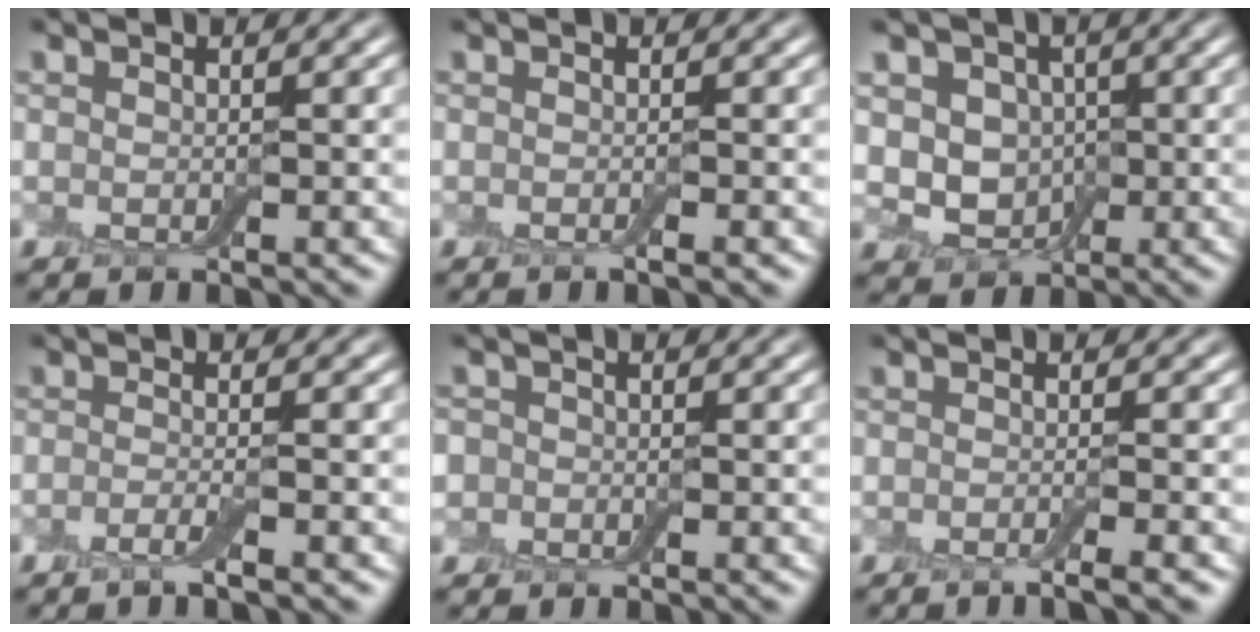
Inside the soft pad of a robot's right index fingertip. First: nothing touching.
{"total": 0.8, "force": [-0.4, 0.1, 0.7], "torque": [-0.009, -0.002, -0.008]}
{"total": 4.1, "force": [0.5, 3.5, 2.2], "torque": [-0.030, -0.005, -0.001]}
{"total": 1.7, "force": [-0.9, 0.3, 1.4], "torque": [-0.025, -0.003, -0.025]}
{"total": 1.9, "force": [-0.1, 1.9, 0.5], "torque": [0.008, 0.006, -0.021]}
{"total": 2.3, "force": [-1.3, 0.4, 1.8], "torque": [-0.016, 0.000, -0.027]}